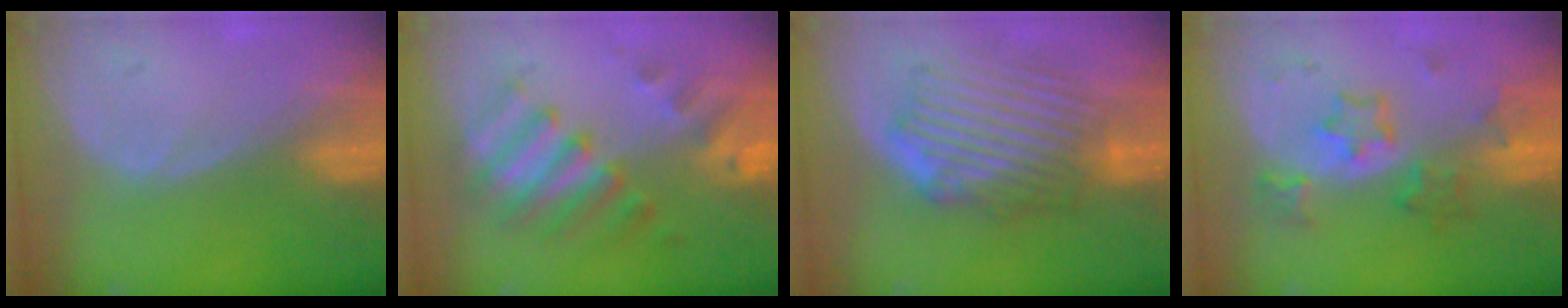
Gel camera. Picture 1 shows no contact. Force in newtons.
{"total": 7.9, "press": 7.7, "slide": 1.8}
{"total": 8.9, "press": 8.2, "slide": 3.4}
{"total": 5.9, "press": 5.9, "slide": 0.8}